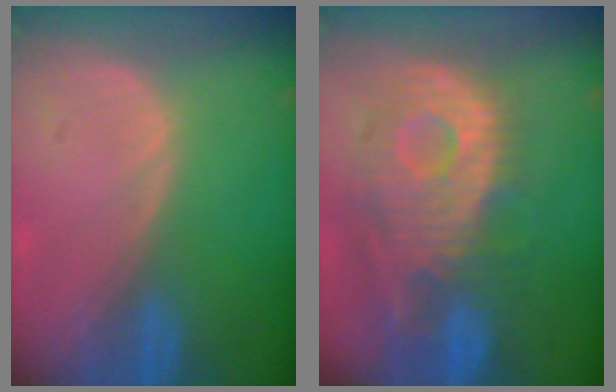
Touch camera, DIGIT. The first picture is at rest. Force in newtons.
{"total": 12.4, "press": 10.9, "slide": 5.9}